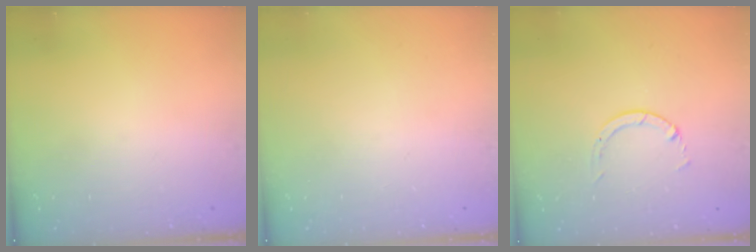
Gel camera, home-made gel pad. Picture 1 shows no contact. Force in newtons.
{"total": 0.0}
{"total": 1.3, "press": 1.2, "slide": 0.3}